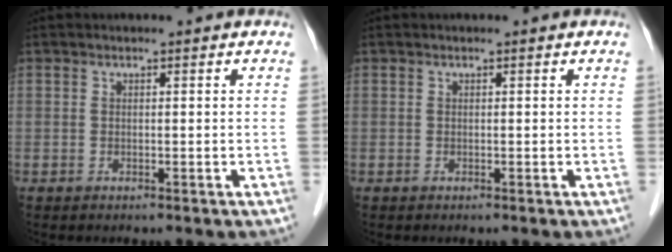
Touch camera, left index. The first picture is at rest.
{"total": 0.0}